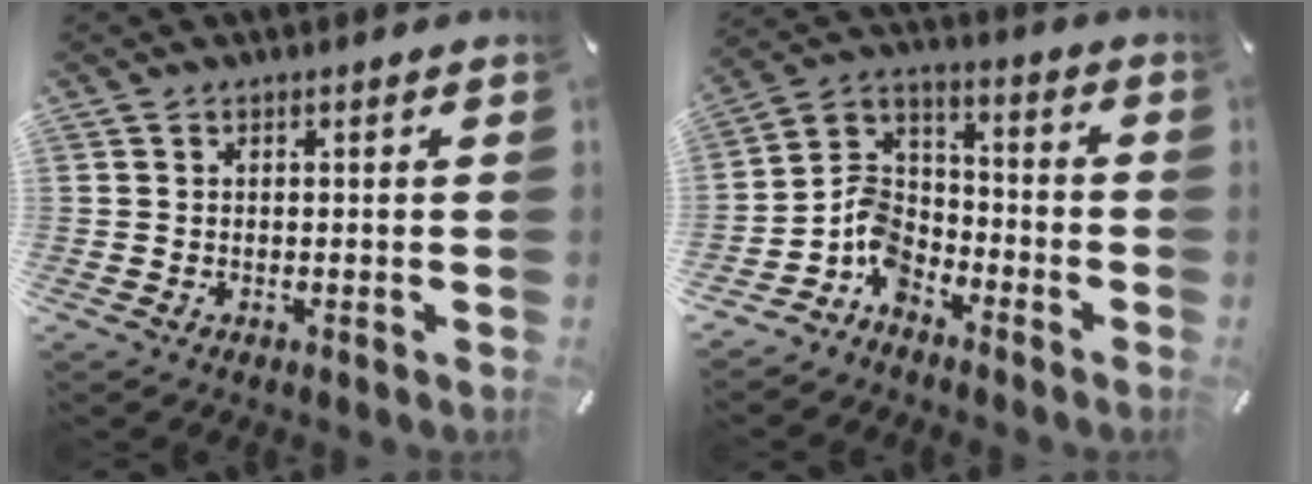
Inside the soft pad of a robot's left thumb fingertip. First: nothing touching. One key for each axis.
{"total": 9.0, "fx": -6.1, "fy": 6.0, "fz": 2.7, "tx": -0.076, "ty": 0.016, "tz": -0.122}